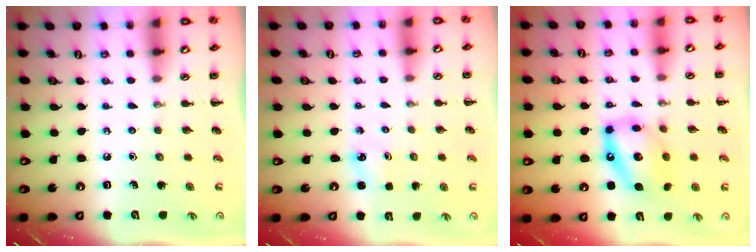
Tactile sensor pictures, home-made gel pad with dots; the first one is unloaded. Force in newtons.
{"total": 2.5, "press": 2.4, "slide": 0.8}
{"total": 13.0, "press": 12.5, "slide": 3.5}